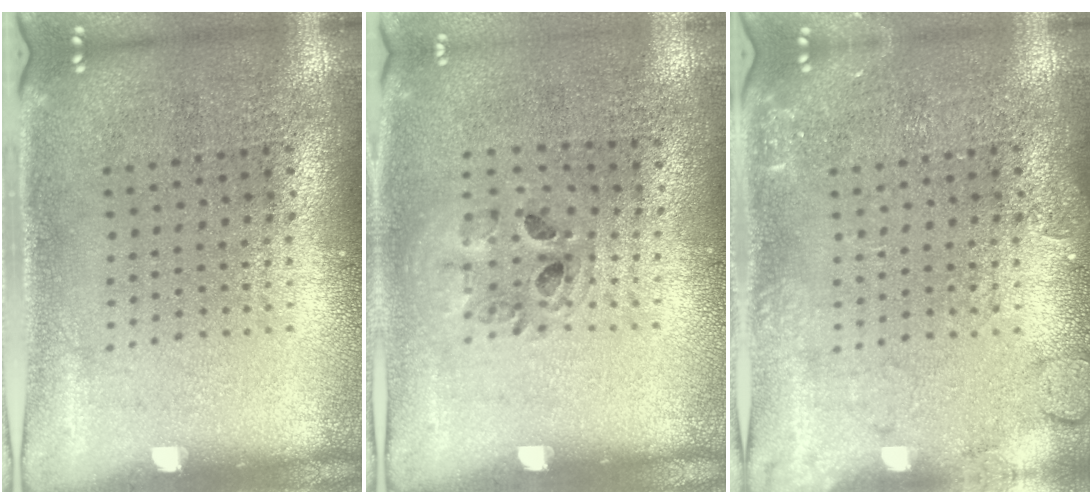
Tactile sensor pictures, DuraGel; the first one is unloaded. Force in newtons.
{"total": 0.9, "press": 0.9, "slide": 0.2}
{"total": 2.0, "press": 2.0, "slide": 0.4}